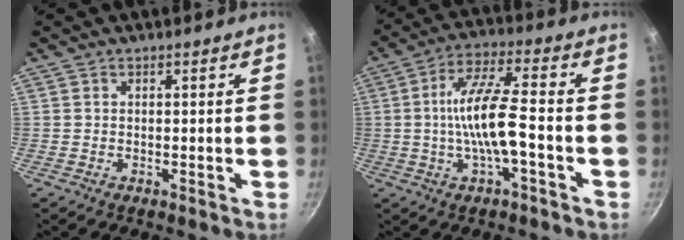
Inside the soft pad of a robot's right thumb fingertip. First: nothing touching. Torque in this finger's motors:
{"motor_torque": [2.17, 2.85, 1.48, 0.03, 0.16]}